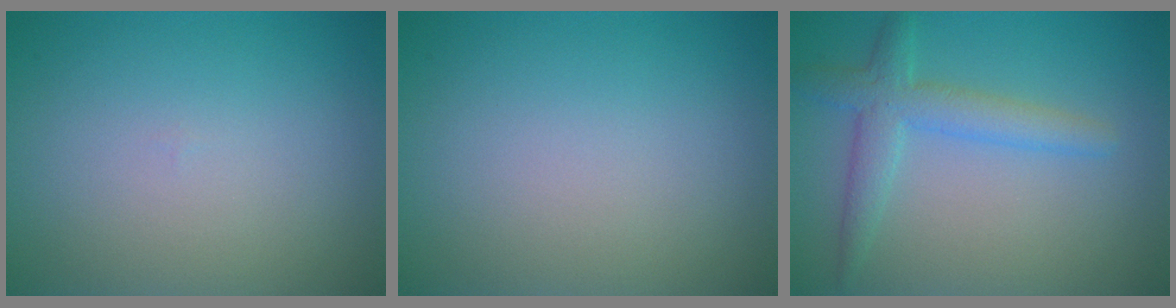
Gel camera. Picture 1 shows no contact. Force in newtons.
{"total": 0.0}
{"total": 3.4, "press": 3.4, "slide": 0.1}